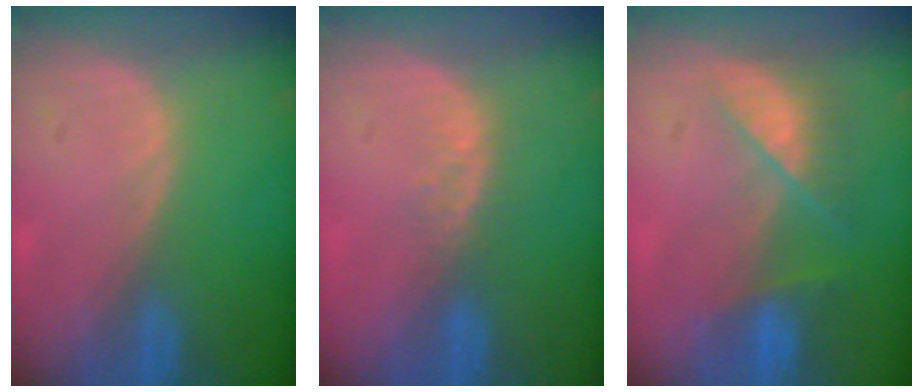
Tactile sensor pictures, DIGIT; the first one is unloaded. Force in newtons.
{"total": 2.9, "press": 2.3, "slide": 1.8}
{"total": 7.2, "press": 6.5, "slide": 3.2}